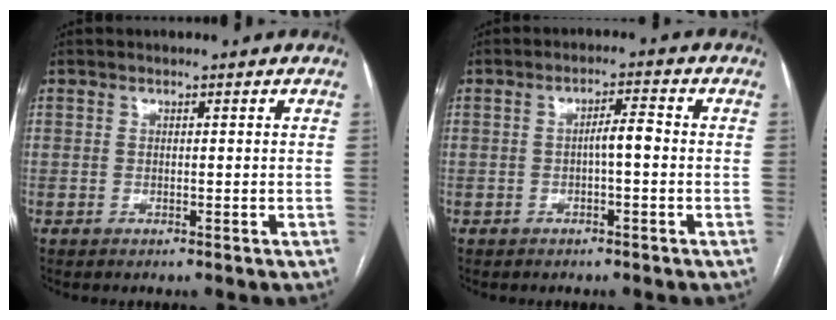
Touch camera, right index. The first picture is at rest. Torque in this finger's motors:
{"motor_torque": [0.59, -0.07, 0.28, 0.09]}